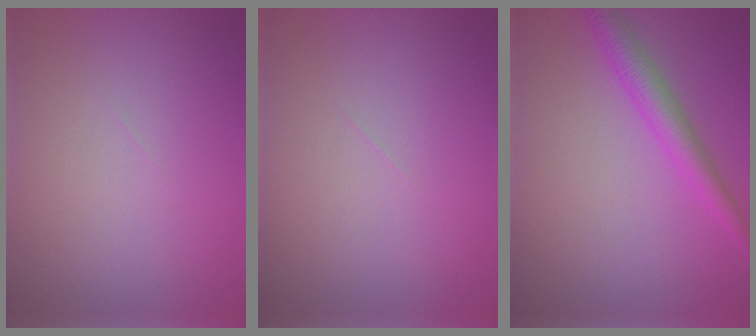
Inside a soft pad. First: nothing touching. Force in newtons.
{"total": 0.0}
{"total": 3.0, "press": 3.0, "slide": 0.2}